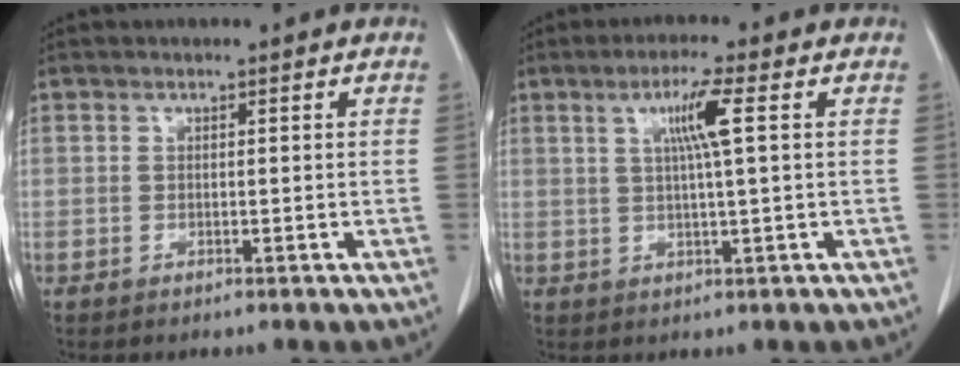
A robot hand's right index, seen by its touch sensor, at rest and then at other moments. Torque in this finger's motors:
{"motor_torque": [0.66, 0.20, 0.16, 0.08]}